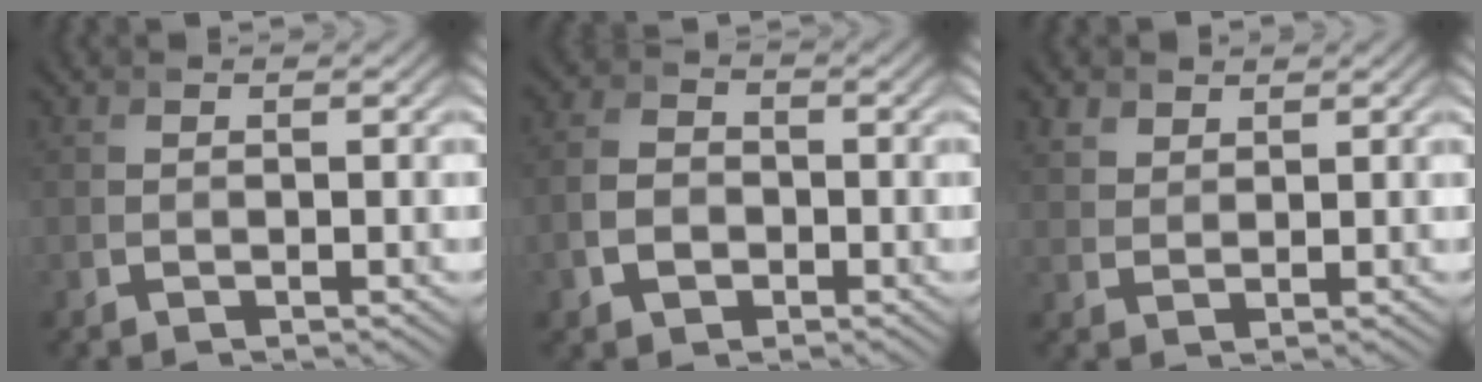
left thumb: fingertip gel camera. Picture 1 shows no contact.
{"total": 4.2, "force": [-1.5, 3.2, 2.3], "torque": [-0.055, -0.003, -0.033]}
{"total": 2.9, "force": [2.1, 1.8, 1.0], "torque": [-0.032, 0.001, 0.047]}